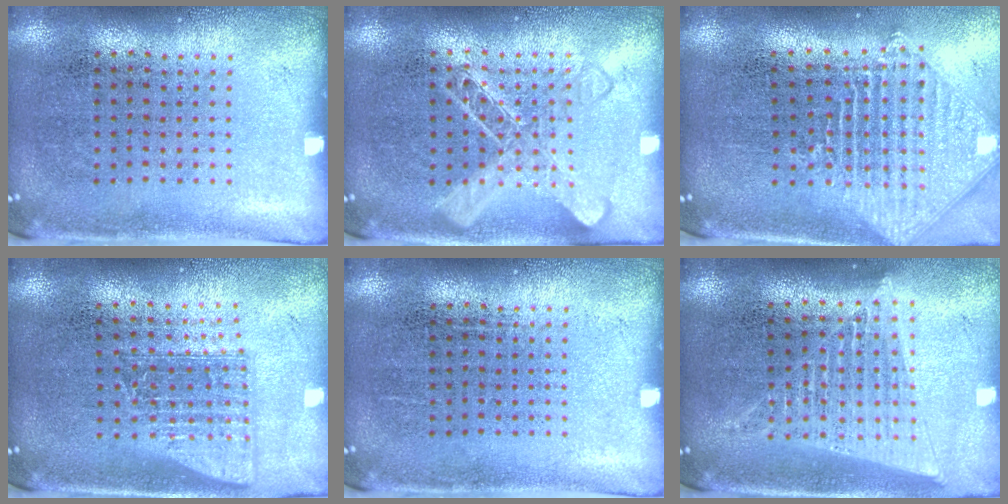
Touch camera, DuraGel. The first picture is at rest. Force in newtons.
{"total": 2.6, "press": 2.6, "slide": 0.4}
{"total": 2.2, "press": 1.8, "slide": 1.3}
{"total": 1.5, "press": 1.2, "slide": 1.0}
{"total": 0.0}
{"total": 1.6, "press": 1.4, "slide": 0.7}